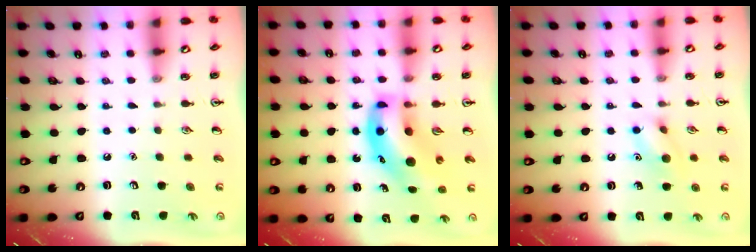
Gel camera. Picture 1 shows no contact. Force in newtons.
{"total": 12.9, "press": 12.5, "slide": 3.5}
{"total": 8.8, "press": 8.7, "slide": 1.2}